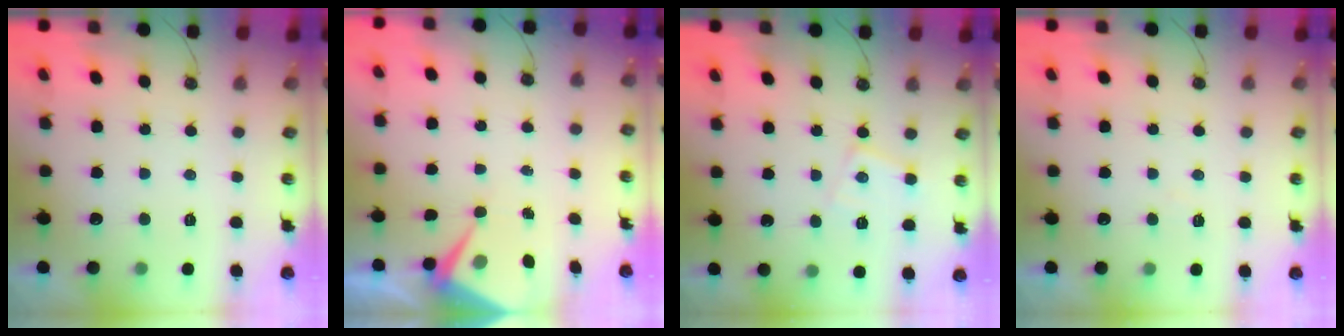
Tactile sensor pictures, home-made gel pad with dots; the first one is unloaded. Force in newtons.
{"total": 7.3, "press": 7.2, "slide": 0.6}
{"total": 8.4, "press": 8.4, "slide": 0.6}
{"total": 3.3, "press": 3.3, "slide": 0.6}